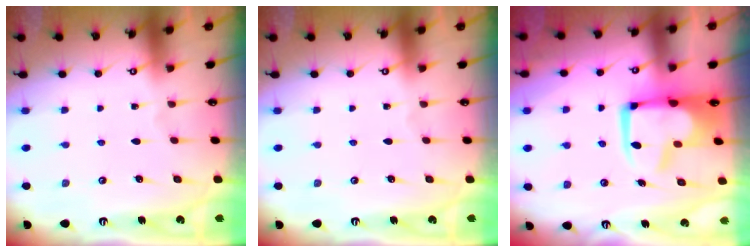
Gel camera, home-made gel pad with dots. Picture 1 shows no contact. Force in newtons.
{"total": 0.0}
{"total": 10.9, "press": 10.8, "slide": 1.5}